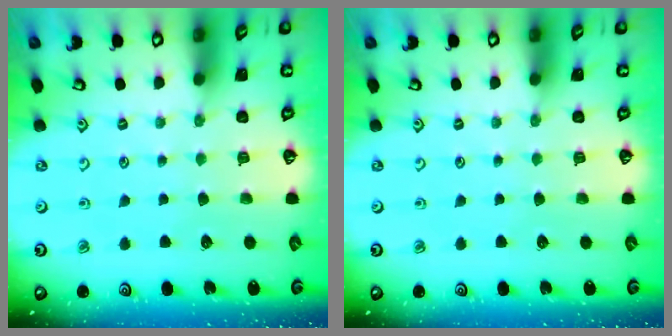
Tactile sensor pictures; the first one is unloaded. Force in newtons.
{"total": 0.0}